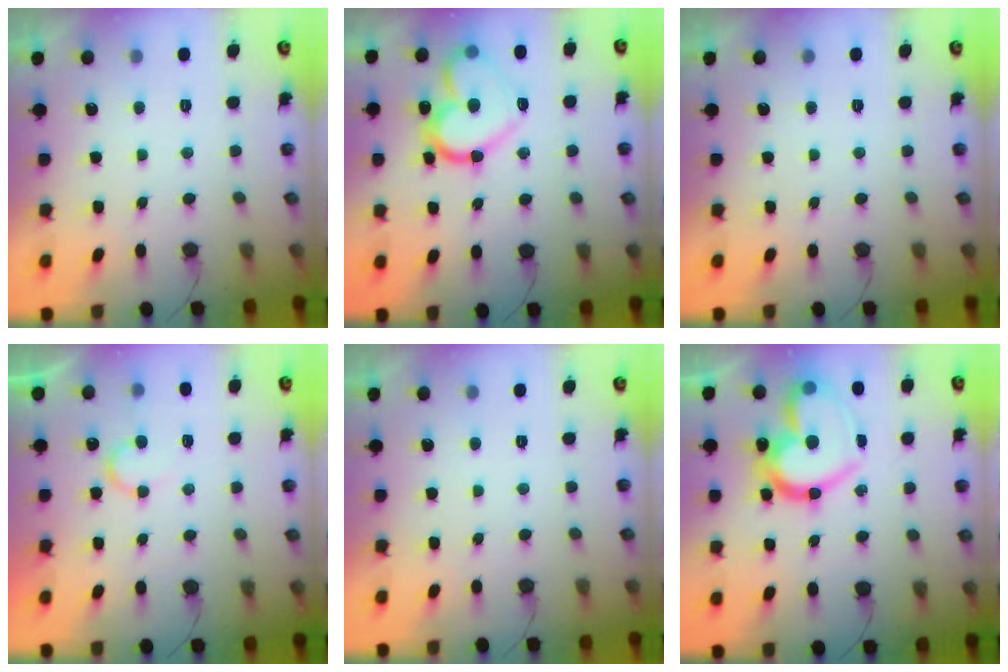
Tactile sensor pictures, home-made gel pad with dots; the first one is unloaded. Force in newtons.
{"total": 18.6, "press": 18.6, "slide": 1.5}
{"total": 0.0}
{"total": 7.3, "press": 7.3, "slide": 0.3}
{"total": 1.7, "press": 1.7, "slide": 0.1}
{"total": 23.6, "press": 23.5, "slide": 2.0}